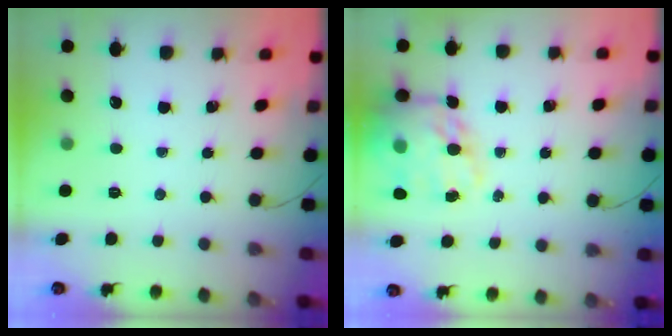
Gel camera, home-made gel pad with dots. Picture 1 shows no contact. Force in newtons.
{"total": 20.6, "press": 20.0, "slide": 4.8}